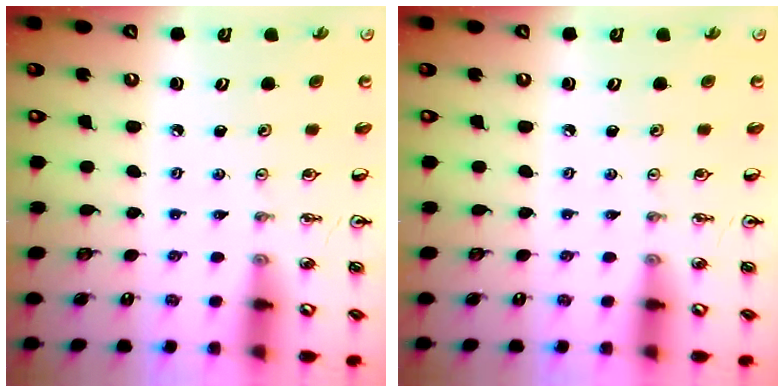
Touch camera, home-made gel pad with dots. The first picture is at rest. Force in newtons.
{"total": 0.0}